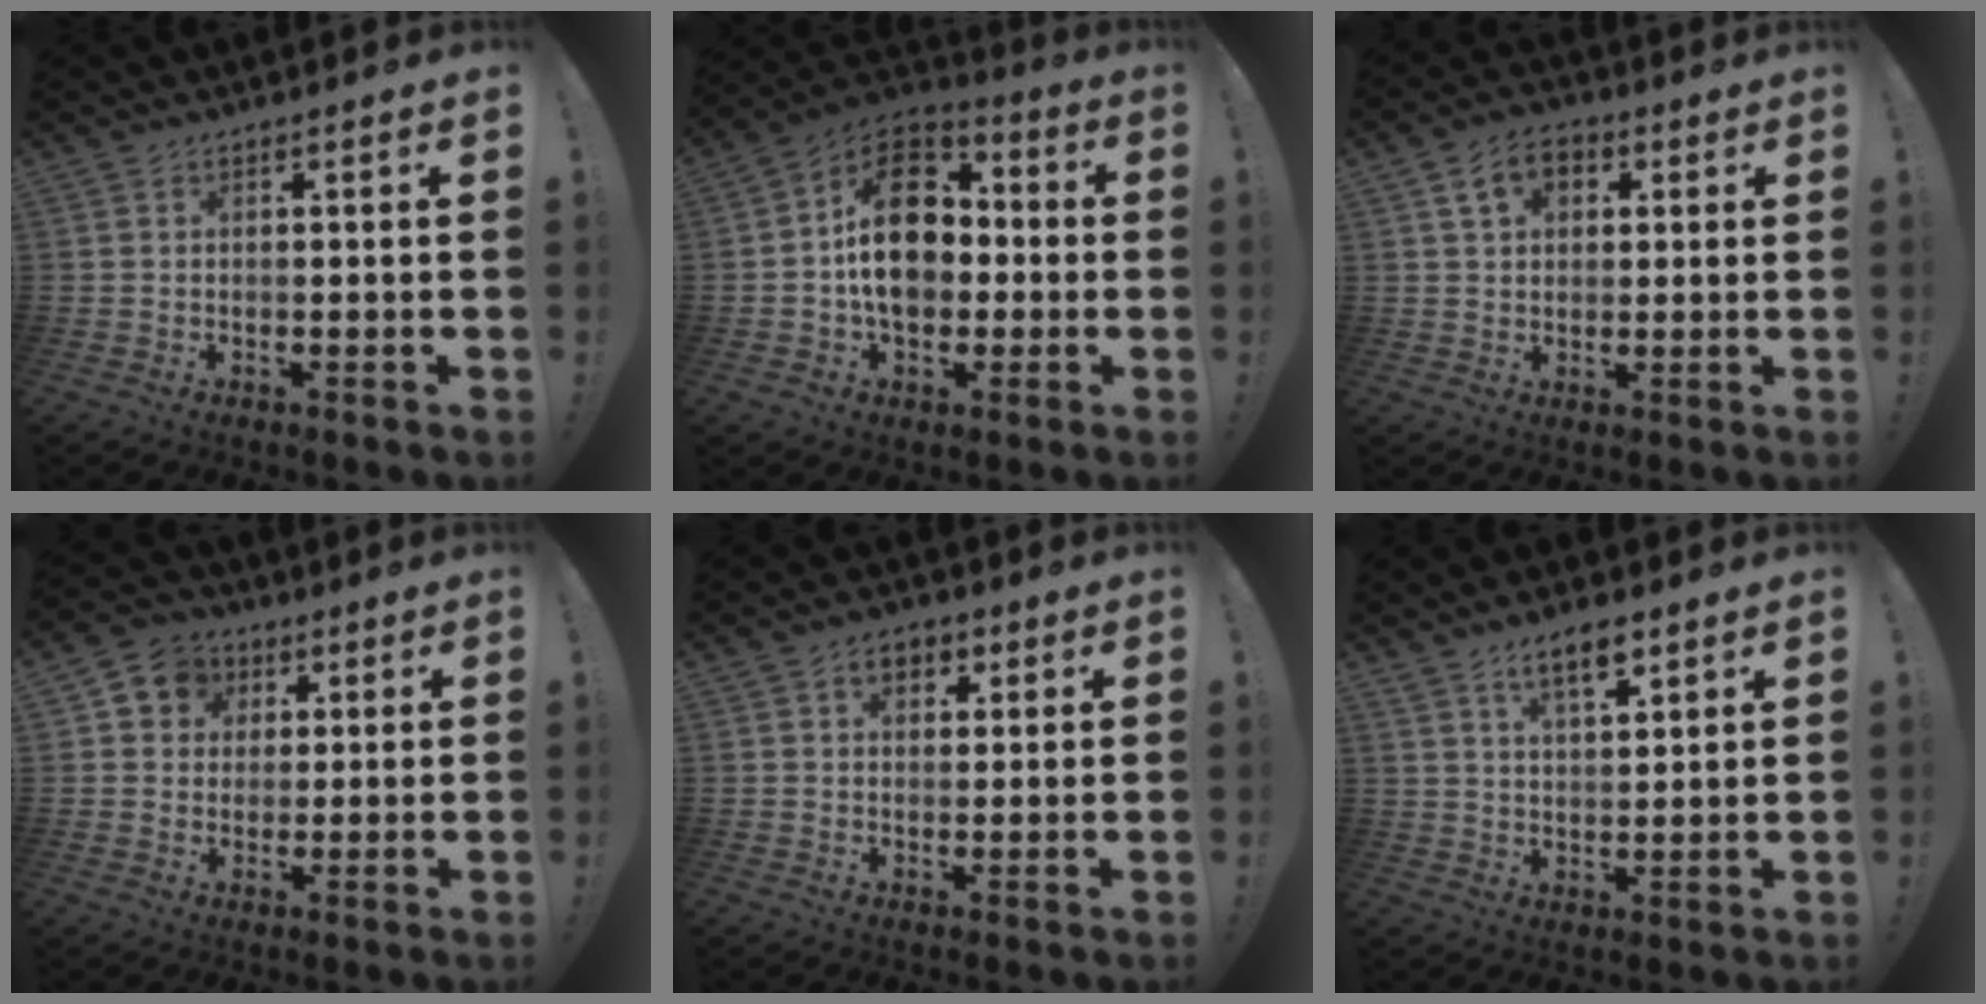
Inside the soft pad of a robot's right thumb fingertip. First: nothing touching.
{"total": 19.0, "force": [0.3, 14.0, 12.9], "torque": [-0.202, 0.025, 0.011]}
{"total": 8.5, "force": [3.1, 6.1, 5.1], "torque": [-0.080, 0.008, 0.059]}
{"total": 7.5, "force": [1.5, 7.1, 1.9], "torque": [-0.023, -0.003, 0.034]}
{"total": 5.6, "force": [2.1, 4.2, 3.0], "torque": [-0.032, -0.002, 0.034]}
{"total": 7.7, "force": [5.3, 2.9, 4.8], "torque": [-0.064, -0.027, 0.090]}